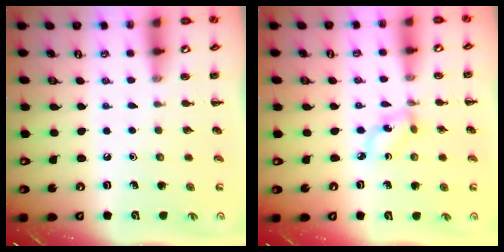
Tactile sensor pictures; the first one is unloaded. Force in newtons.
{"total": 2.3, "press": 2.2, "slide": 0.5}